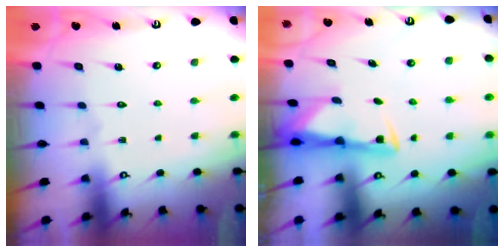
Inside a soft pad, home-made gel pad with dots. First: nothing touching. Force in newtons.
{"total": 2.8, "press": 2.7, "slide": 0.5}